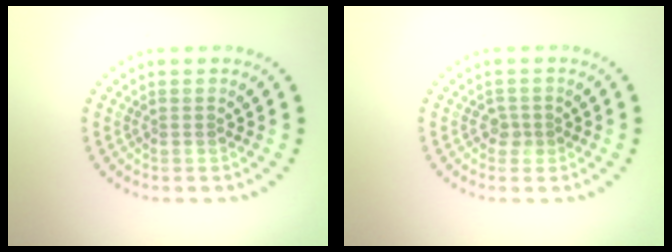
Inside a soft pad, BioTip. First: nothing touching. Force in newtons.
{"total": 1.2, "press": 1.0, "slide": 0.6}